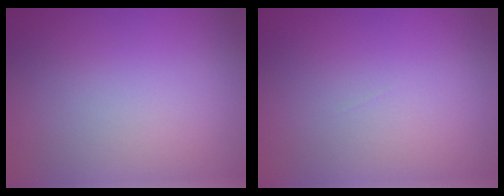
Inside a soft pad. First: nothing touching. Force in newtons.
{"total": 0.0}